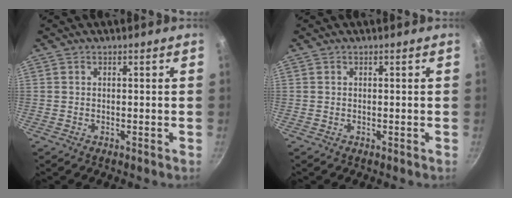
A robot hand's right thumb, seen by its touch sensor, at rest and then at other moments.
{"total": 0.0}